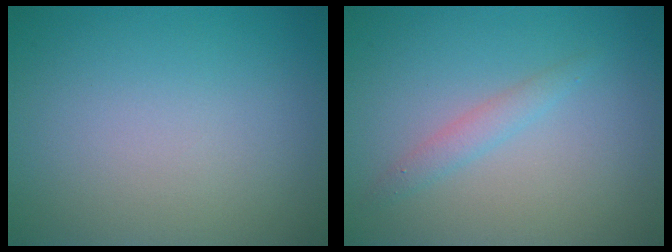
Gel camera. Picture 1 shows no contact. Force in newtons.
{"total": 1.4, "press": 1.4, "slide": 0.1}